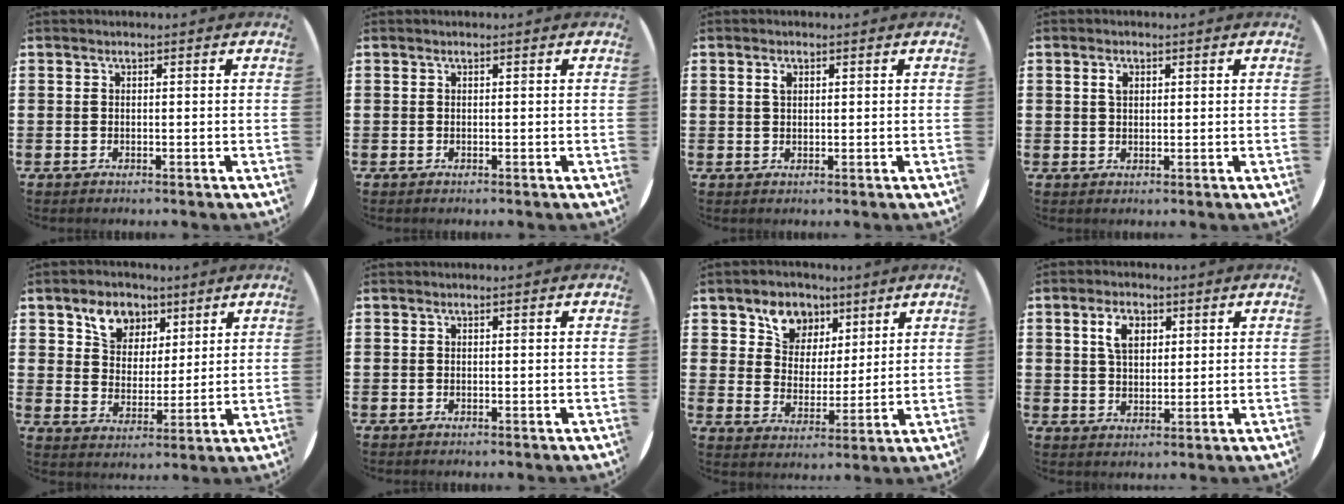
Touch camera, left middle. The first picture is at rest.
{"total": 0.0}
{"total": 1.1, "force": [0.5, 0.7, 0.7], "torque": [-0.009, 0.001, 0.008]}
{"total": 1.4, "force": [0.7, 0.9, 0.9], "torque": [-0.012, 0.003, 0.010]}
{"total": 6.3, "force": [4.4, 4.2, 1.4], "torque": [-0.037, -0.001, 0.079]}
{"total": 0.0}
{"total": 6.6, "force": [4.6, 4.7, 0.7], "torque": [-0.052, -0.008, 0.085]}
{"total": 4.4, "force": [2.0, 2.6, 2.9], "torque": [-0.050, 0.005, 0.031]}